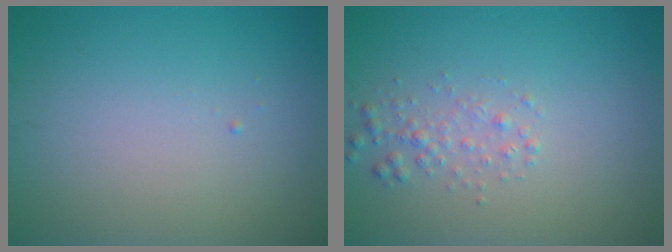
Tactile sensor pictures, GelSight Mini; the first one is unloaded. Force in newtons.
{"total": 1.6, "press": 1.6, "slide": 0.0}